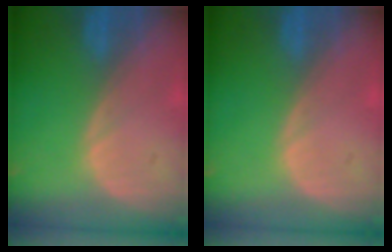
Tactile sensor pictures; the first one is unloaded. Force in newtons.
{"total": 0.0}